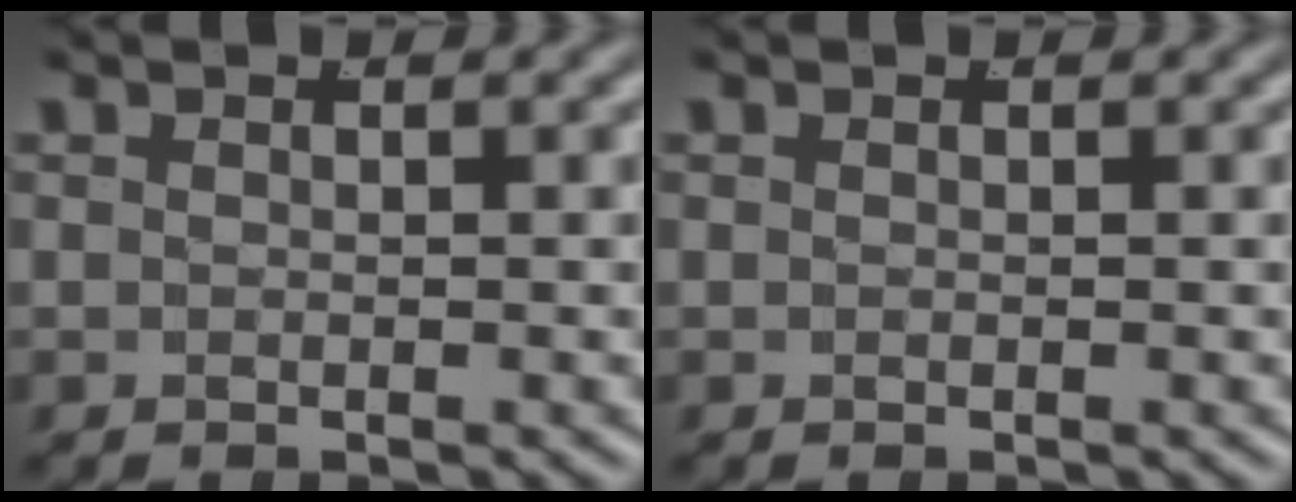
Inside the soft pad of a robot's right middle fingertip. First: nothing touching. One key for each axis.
{"total": 0.0}